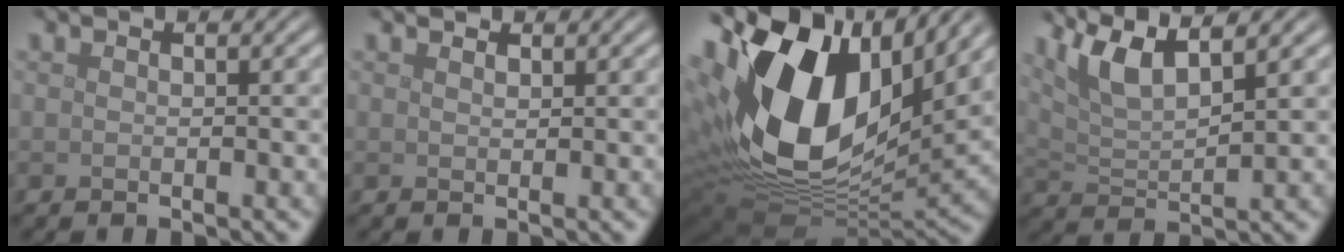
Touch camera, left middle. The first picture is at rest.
{"total": 0.8, "force": [0.8, 0.2, 0.1], "torque": [-0.006, -0.003, 0.013]}
{"total": 17.6, "force": [5.3, 10.9, 12.8], "torque": [-0.294, -0.005, 0.096]}
{"total": 5.2, "force": [3.6, 1.2, 3.6], "torque": [-0.072, 0.007, 0.069]}